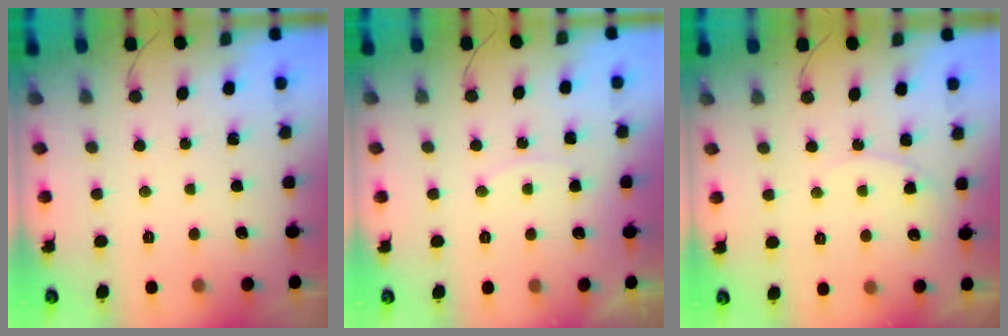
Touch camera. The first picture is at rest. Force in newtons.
{"total": 4.6, "press": 4.6, "slide": 0.3}
{"total": 4.9, "press": 4.8, "slide": 0.6}